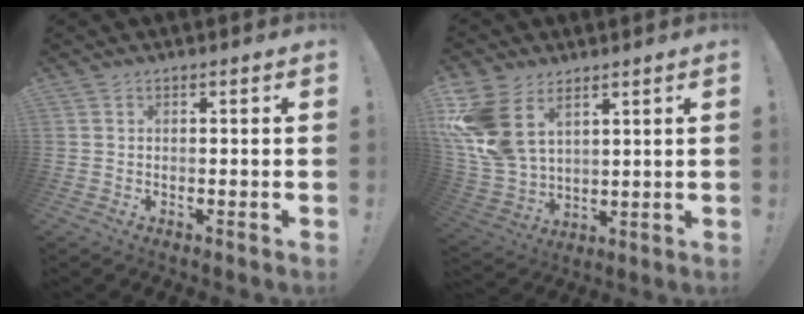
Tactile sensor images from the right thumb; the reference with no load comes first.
{"total": 14.8, "force": [6.6, 9.8, 8.9], "torque": [-0.198, -0.037, 0.128]}